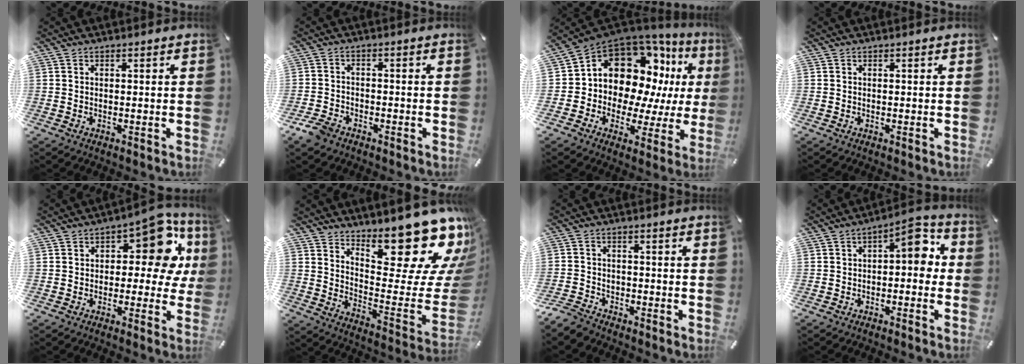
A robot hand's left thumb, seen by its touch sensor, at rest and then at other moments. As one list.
[{"total": 4.7, "force": [-3.4, 2.7, 1.7], "torque": [-0.044, 0.016, -0.068]}, {"total": 13.9, "force": [5.7, 10.5, 7.2], "torque": [-0.126, -0.071, 0.102]}, {"total": 0.0}, {"total": 13.6, "force": [4.9, 7.4, 10.4], "torque": [-0.130, -0.033, 0.082]}, {"total": 22.2, "force": [16.5, 8.0, 12.5], "torque": [-0.127, -0.144, 0.269]}, {"total": 4.4, "force": [-3.6, 2.3, 1.1], "torque": [-0.035, 0.015, -0.074]}, {"total": 7.6, "force": [1.4, 3.6, 6.6], "torque": [-0.082, -0.014, 0.010]}]